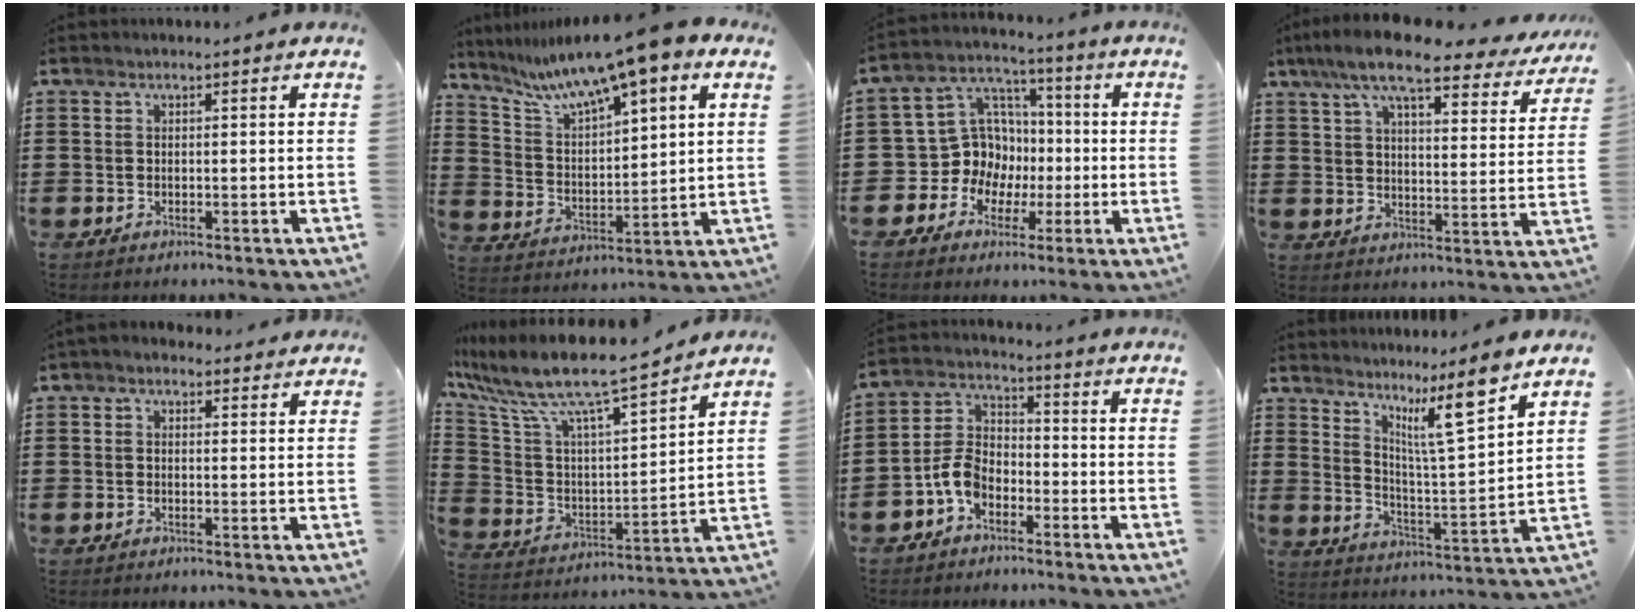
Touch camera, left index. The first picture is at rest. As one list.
[{"total": 9.9, "force": [8.0, 1.1, 5.7], "torque": [-0.138, -0.041, 0.133]}, {"total": 10.3, "force": [-0.8, 9.9, 2.9], "torque": [-0.111, -0.003, -0.010]}, {"total": 10.6, "force": [8.3, 1.9, 6.2], "torque": [-0.143, -0.034, 0.141]}, {"total": 1.6, "force": [1.2, 0.9, 0.6], "torque": [-0.015, 0.008, 0.022]}, {"total": 10.2, "force": [8.4, 1.1, 5.7], "torque": [-0.147, -0.063, 0.139]}, {"total": 6.4, "force": [-3.6, 3.9, 3.6], "torque": [-0.100, 0.008, -0.077]}, {"total": 9.3, "force": [6.6, 0.5, 6.4], "torque": [-0.111, -0.042, 0.107]}]